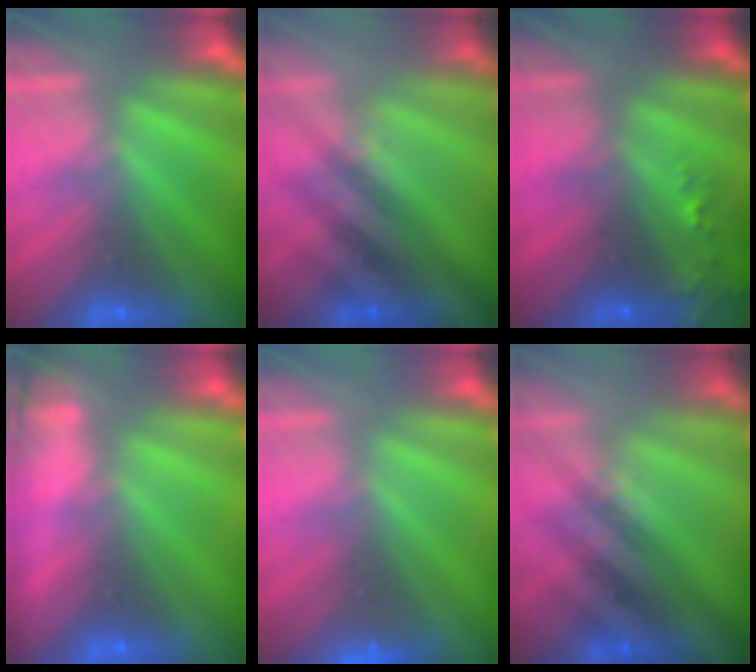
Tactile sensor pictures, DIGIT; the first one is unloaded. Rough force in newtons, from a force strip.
{"total": 2.5}
{"total": 8.5}
{"total": 10.7}
{"total": 2.3}
{"total": 2.5}